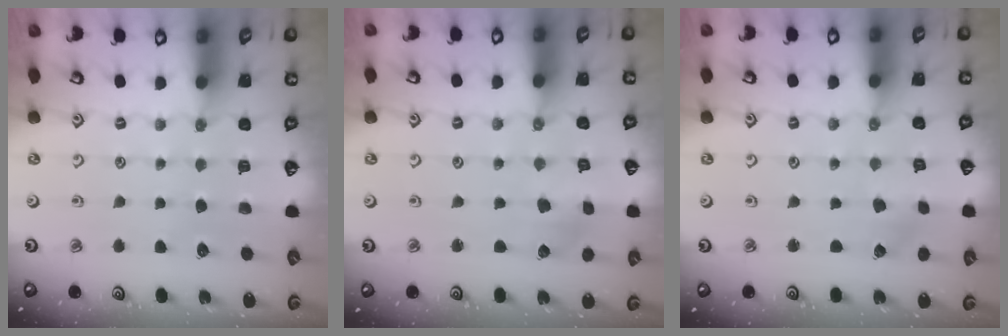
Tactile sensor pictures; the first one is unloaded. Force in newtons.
{"total": 2.4, "press": 2.3, "slide": 0.6}
{"total": 0.5, "press": 0.5, "slide": 0.1}